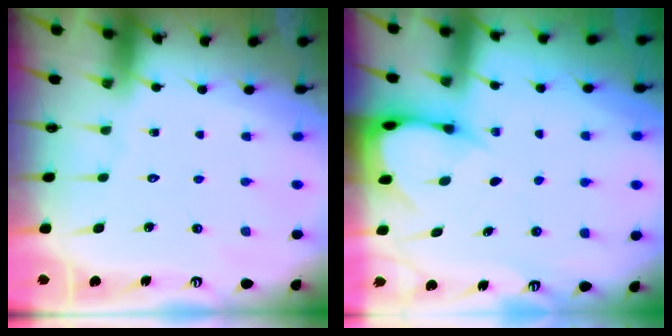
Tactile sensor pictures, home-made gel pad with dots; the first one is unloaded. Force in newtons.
{"total": 4.2, "press": 4.1, "slide": 0.6}